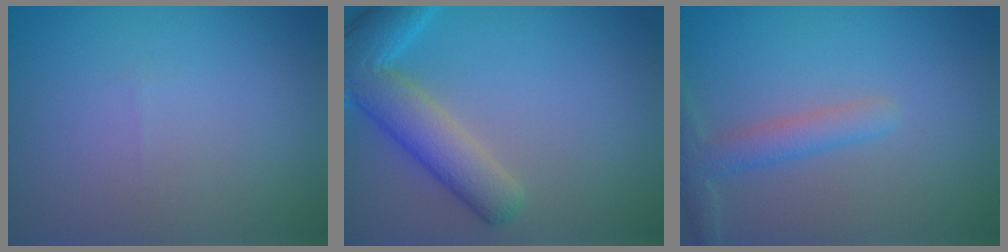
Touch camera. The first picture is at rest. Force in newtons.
{"total": 6.2, "press": 6.2, "slide": 0.6}
{"total": 2.5, "press": 2.5, "slide": 0.0}